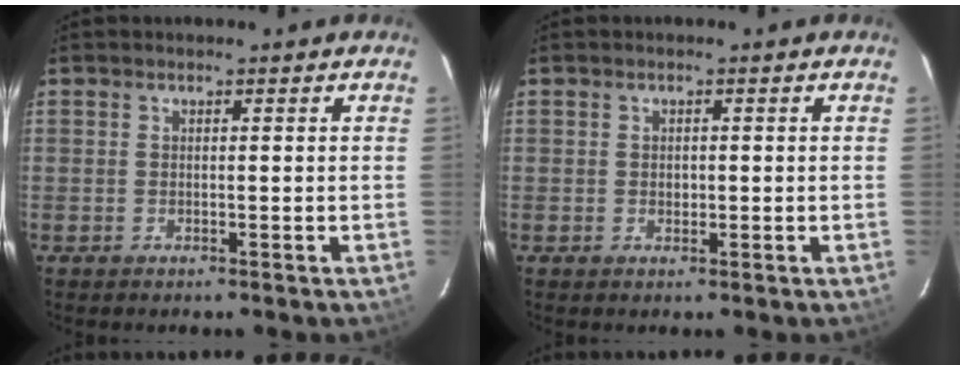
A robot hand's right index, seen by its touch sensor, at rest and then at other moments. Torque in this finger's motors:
{"motor_torque": [0.23, -0.26, 0.18, 0.02]}